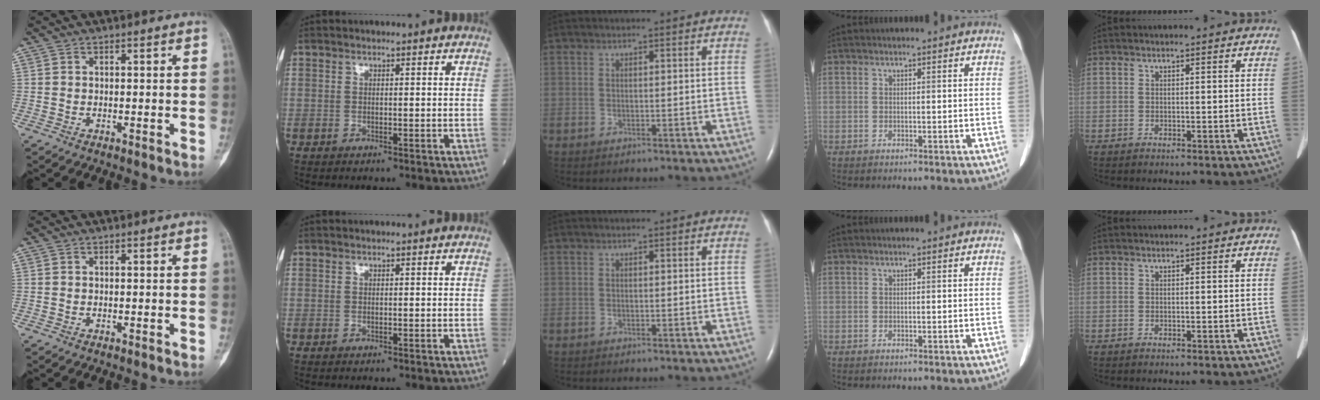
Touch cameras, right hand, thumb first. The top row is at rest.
{}